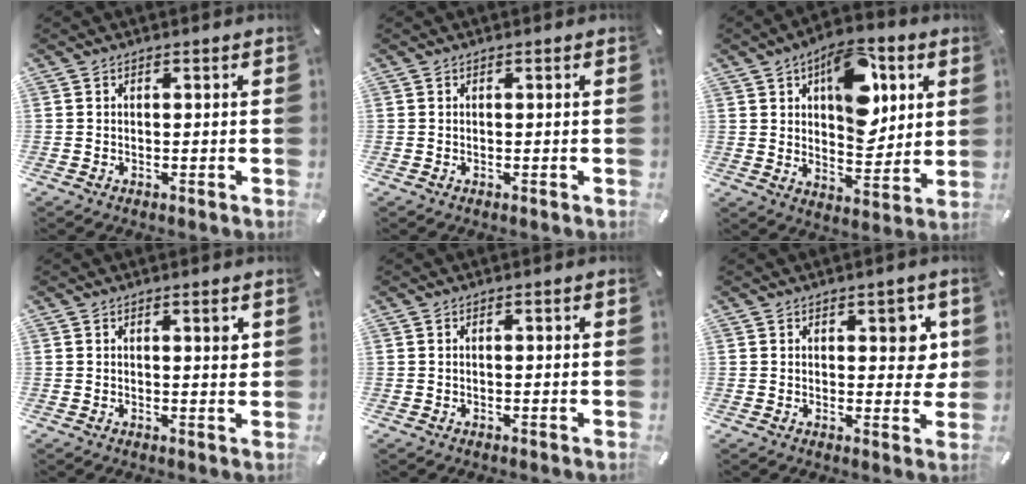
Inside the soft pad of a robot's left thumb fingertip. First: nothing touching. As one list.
[{"total": 0.0}, {"total": 16.0, "force": [6.1, 9.5, 11.4], "torque": [-0.145, -0.017, 0.103]}, {"total": 2.3, "force": [1.0, 0.5, 2.0], "torque": [-0.026, -0.004, 0.012]}, {"total": 0.8, "force": [-0.1, 0.2, 0.8], "torque": [-0.014, 0.000, -0.002]}, {"total": 6.2, "force": [2.2, 3.8, 4.3], "torque": [-0.033, -0.009, 0.029]}]